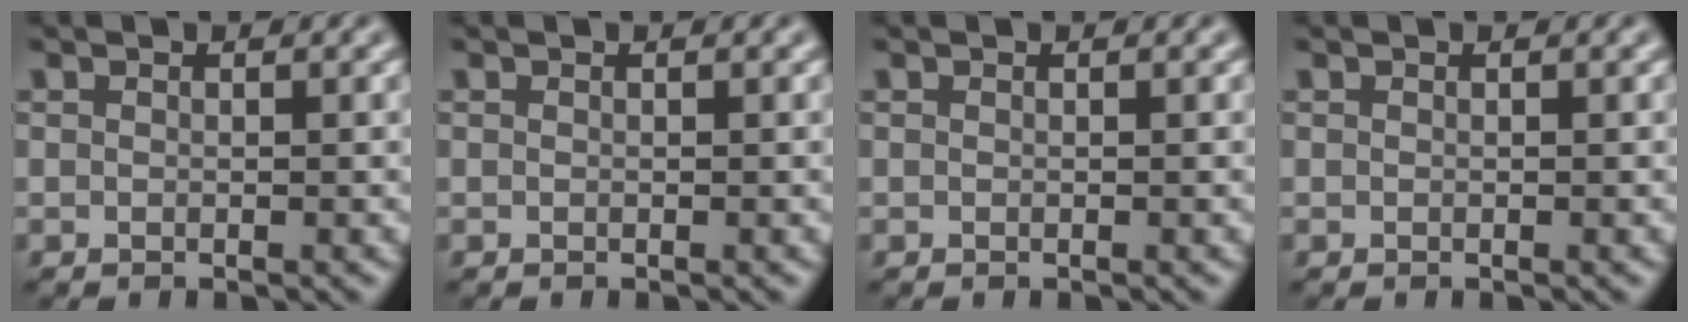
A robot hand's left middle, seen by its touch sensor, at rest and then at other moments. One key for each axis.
{"total": 0.0}
{"total": 0.0}
{"total": 0.0}